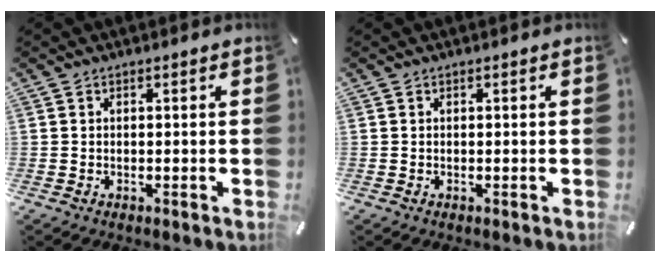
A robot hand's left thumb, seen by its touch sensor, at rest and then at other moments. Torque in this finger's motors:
{"motor_torque": [-0.02, 0.02, -0.02, 0.02, 0.00]}